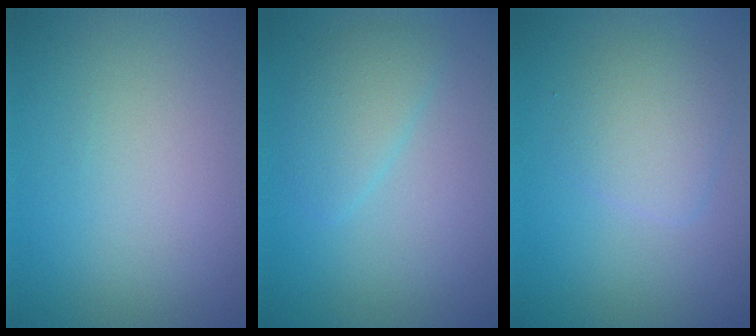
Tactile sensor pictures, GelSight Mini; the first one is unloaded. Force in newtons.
{"total": 2.4, "press": 2.4, "slide": 0.1}
{"total": 2.7, "press": 2.7, "slide": 0.1}